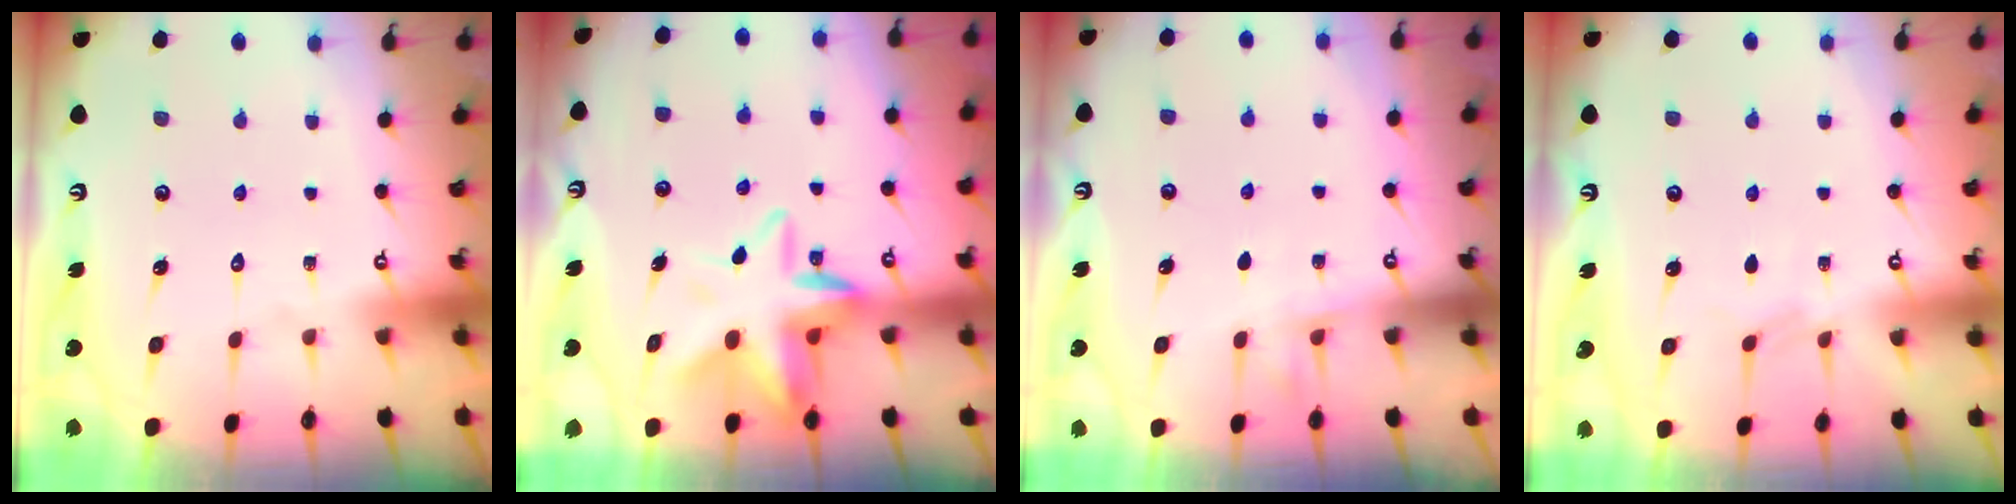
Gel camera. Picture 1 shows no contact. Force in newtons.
{"total": 10.0, "press": 9.6, "slide": 2.8}
{"total": 3.9, "press": 3.6, "slide": 1.4}
{"total": 2.2, "press": 2.1, "slide": 0.4}